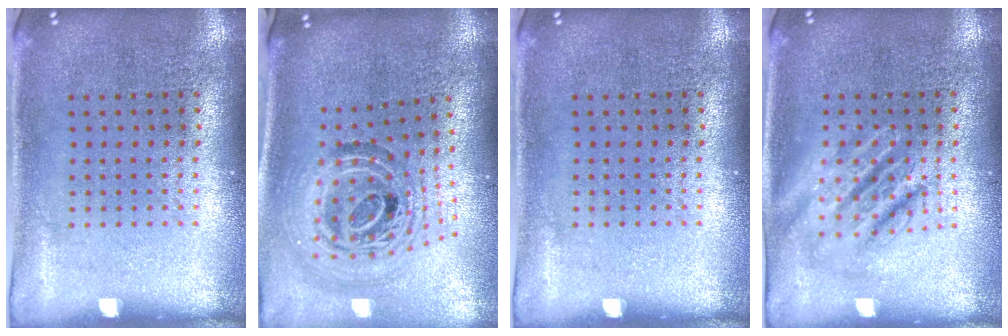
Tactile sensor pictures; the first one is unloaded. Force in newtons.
{"total": 1.9, "press": 1.5, "slide": 1.1}
{"total": 0.0}
{"total": 2.5, "press": 2.5, "slide": 0.3}